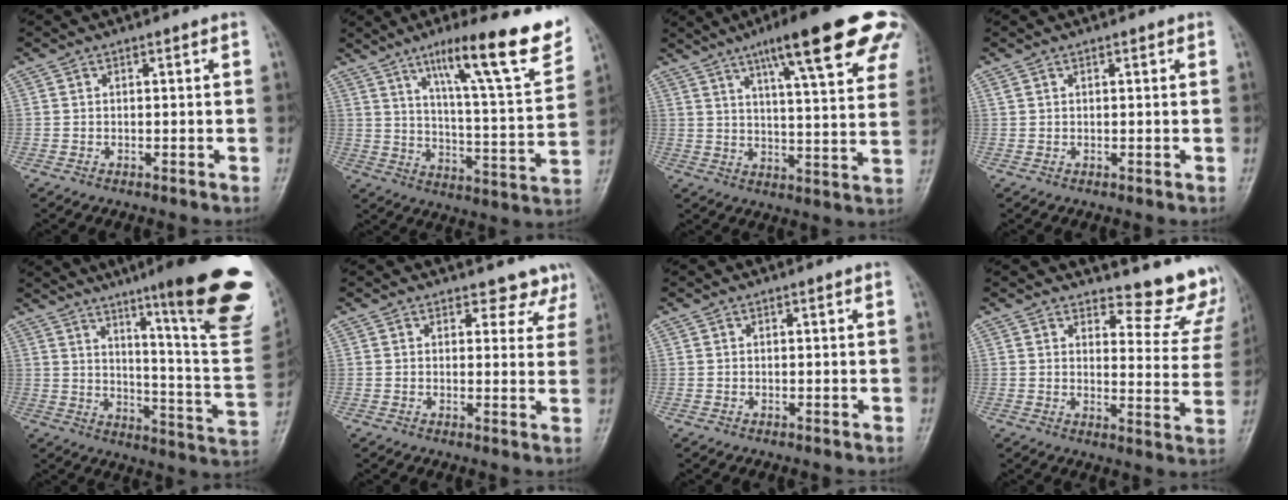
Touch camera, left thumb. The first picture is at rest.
{"total": 20.5, "force": [12.6, 2.8, 16.0], "torque": [-0.208, -0.053, 0.193]}
{"total": 22.1, "force": [12.8, 4.2, 17.6], "torque": [-0.228, -0.026, 0.172]}
{"total": 0.8, "force": [0.6, 0.4, 0.5], "torque": [-0.008, 0.000, 0.009]}
{"total": 26.0, "force": [14.6, 3.2, 21.3], "torque": [-0.240, -0.069, 0.206]}
{"total": 4.9, "force": [4.2, 2.5, 0.4], "torque": [0.028, -0.026, 0.033]}
{"total": 0.0}
{"total": 12.7, "force": [11.8, 3.8, 2.6], "torque": [0.010, -0.124, 0.120]}